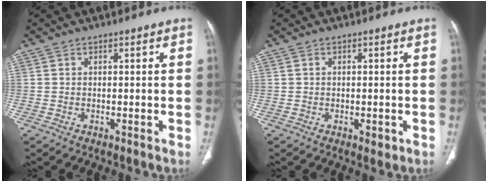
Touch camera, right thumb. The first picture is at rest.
{"total": 1.8, "force": [-0.6, 1.0, 1.3], "torque": [-0.012, 0.000, -0.006]}